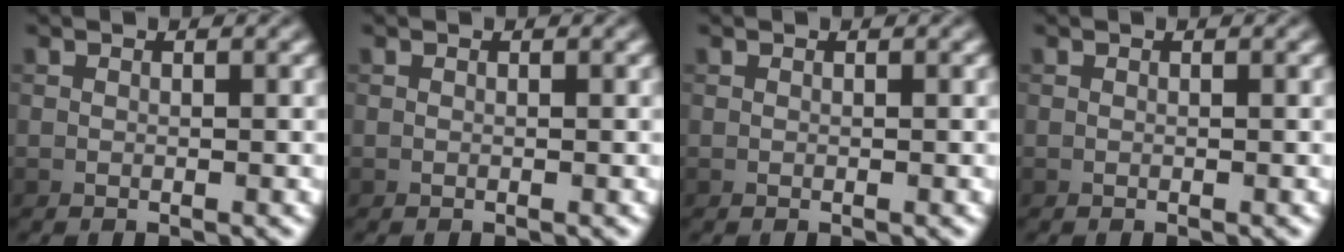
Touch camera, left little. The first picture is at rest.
{"total": 0.0}
{"total": 0.0}
{"total": 0.0}